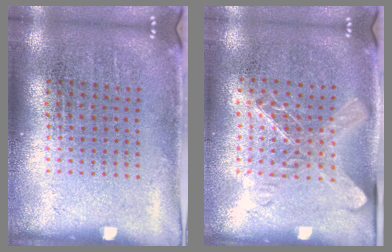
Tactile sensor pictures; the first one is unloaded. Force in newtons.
{"total": 1.4, "press": 1.2, "slide": 0.7}